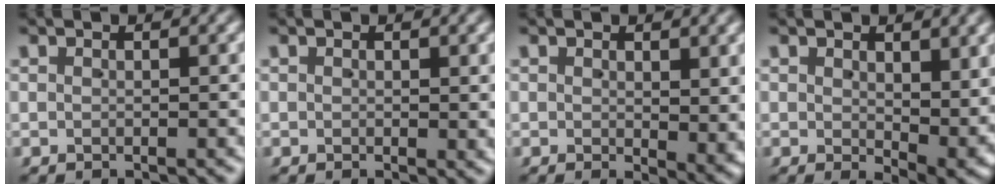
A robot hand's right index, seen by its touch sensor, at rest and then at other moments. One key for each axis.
{"total": 0.8, "fx": 0.3, "fy": 0.5, "fz": 0.6, "tx": -0.004, "ty": -0.003, "tz": 0.005}
{"total": 2.2, "fx": 0.4, "fy": 0.9, "fz": 2.0, "tx": -0.013, "ty": -0.008, "tz": 0.009}
{"total": 4.1, "fx": 0.7, "fy": 1.7, "fz": 3.6, "tx": -0.037, "ty": -0.015, "tz": 0.019}